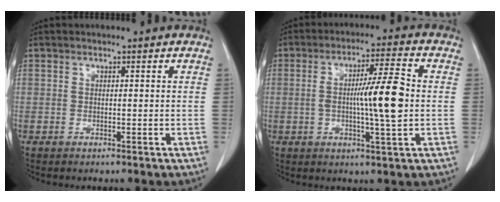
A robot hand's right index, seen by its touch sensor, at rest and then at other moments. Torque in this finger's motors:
{"motor_torque": [0.76, 0.45, 0.25, 0.15]}